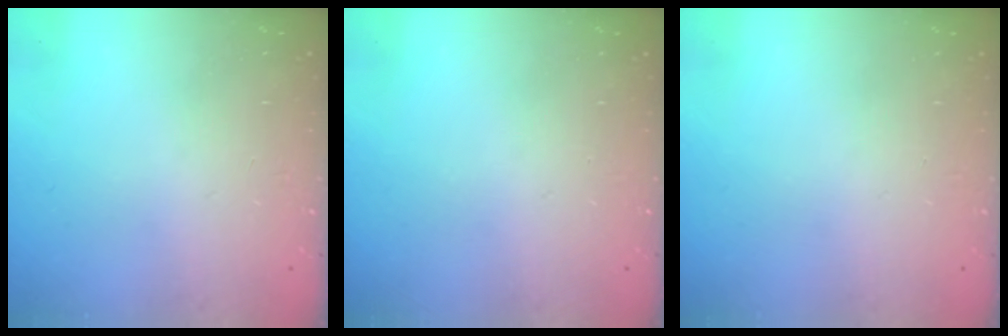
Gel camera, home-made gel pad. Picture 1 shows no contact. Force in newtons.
{"total": 0.0}
{"total": 0.0}